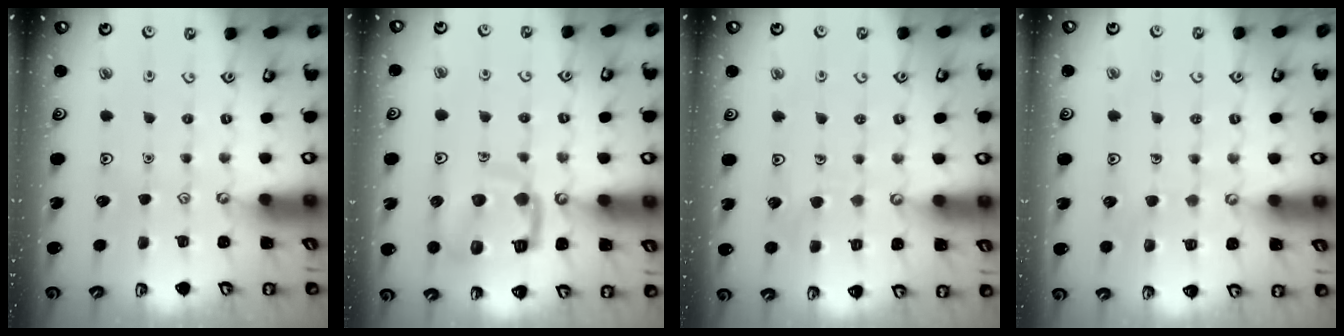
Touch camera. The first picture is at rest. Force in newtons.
{"total": 11.9, "press": 11.8, "slide": 1.2}
{"total": 5.2, "press": 5.2, "slide": 0.3}
{"total": 5.9, "press": 5.9, "slide": 0.5}